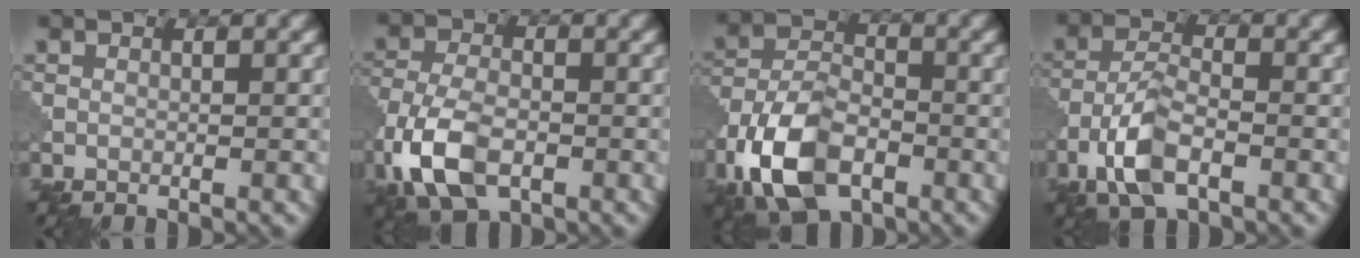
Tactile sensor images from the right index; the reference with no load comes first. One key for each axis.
{"total": 7.6, "fx": -3.4, "fy": 4.1, "fz": 5.4, "tx": -0.122, "ty": -0.008, "tz": -0.073}
{"total": 9.7, "fx": -4.8, "fy": 5.2, "fz": 6.6, "tx": -0.139, "ty": -0.004, "tz": -0.097}
{"total": 5.3, "fx": -2.7, "fy": 2.3, "fz": 4.0, "tx": -0.085, "ty": 0.000, "tz": -0.058}